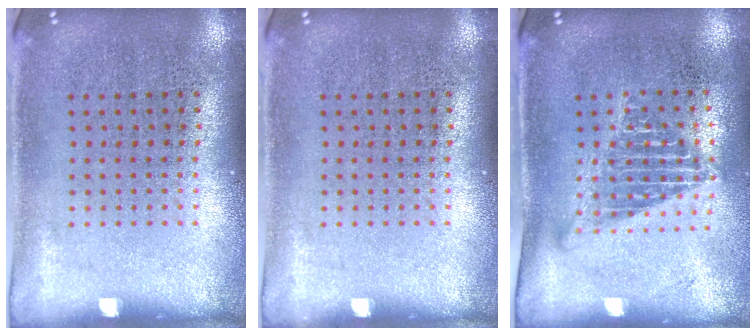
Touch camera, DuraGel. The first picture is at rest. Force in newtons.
{"total": 0.0}
{"total": 1.4, "press": 1.2, "slide": 0.8}